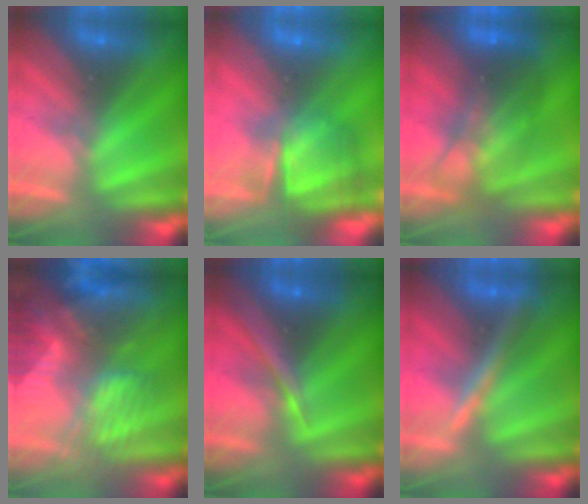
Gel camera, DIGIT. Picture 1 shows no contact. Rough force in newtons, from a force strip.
{"total": 7.5}
{"total": 5.5}
{"total": 8.6}
{"total": 2.3}
{"total": 2.4}